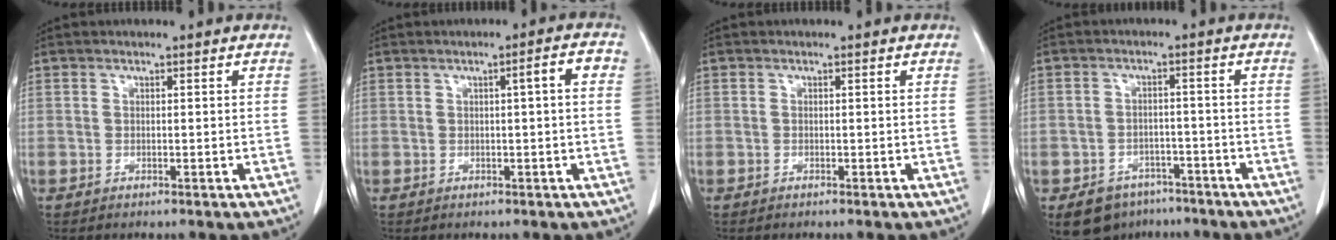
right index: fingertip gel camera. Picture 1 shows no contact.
{"total": 3.0, "force": [0.4, 0.0, 3.0], "torque": [-0.040, 0.009, 0.005]}
{"total": 0.0}
{"total": 7.6, "force": [-5.4, 5.1, 1.9], "torque": [-0.025, 0.008, -0.075]}